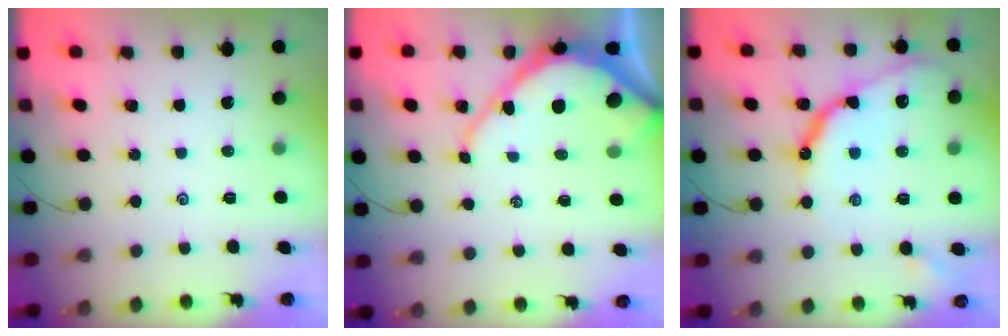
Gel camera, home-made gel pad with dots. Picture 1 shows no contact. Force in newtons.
{"total": 10.7, "press": 10.6, "slide": 1.0}
{"total": 14.3, "press": 14.2, "slide": 1.0}